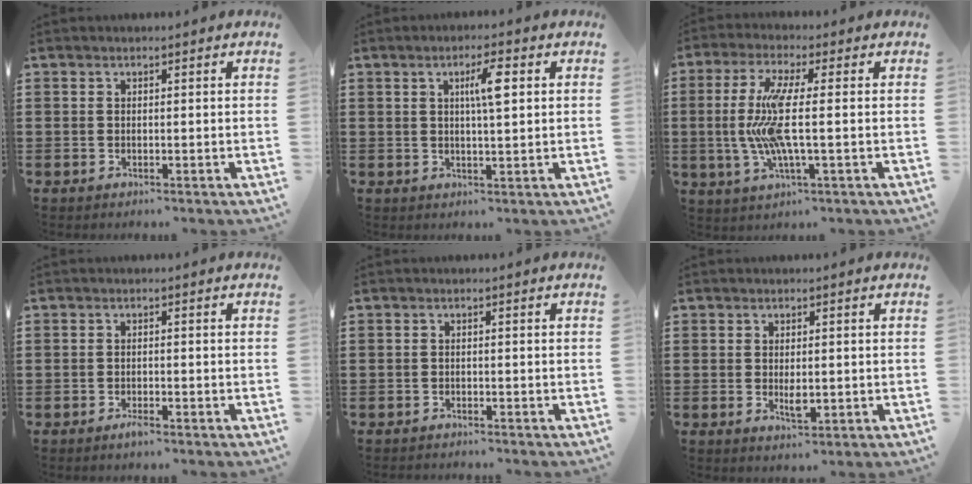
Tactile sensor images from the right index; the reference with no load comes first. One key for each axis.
{"total": 4.5, "fx": 1.2, "fy": 0.9, "fz": 4.3, "tx": -0.070, "ty": 0.004, "tz": 0.013}
{"total": 9.2, "fx": -0.4, "fy": 1.4, "fz": 9.1, "tx": -0.212, "ty": -0.023, "tz": -0.021}
{"total": 1.3, "fx": -1.0, "fy": 0.3, "fz": 0.8, "tx": -0.019, "ty": -0.005, "tz": -0.017}
{"total": 0.9, "fx": -0.9, "fy": 0.1, "fz": -0.1, "tx": -0.001, "ty": 0.003, "tz": -0.021}
{"total": 2.3, "fx": 0.0, "fy": 0.9, "fz": 2.1, "tx": -0.041, "ty": 0.000, "tz": 0.001}